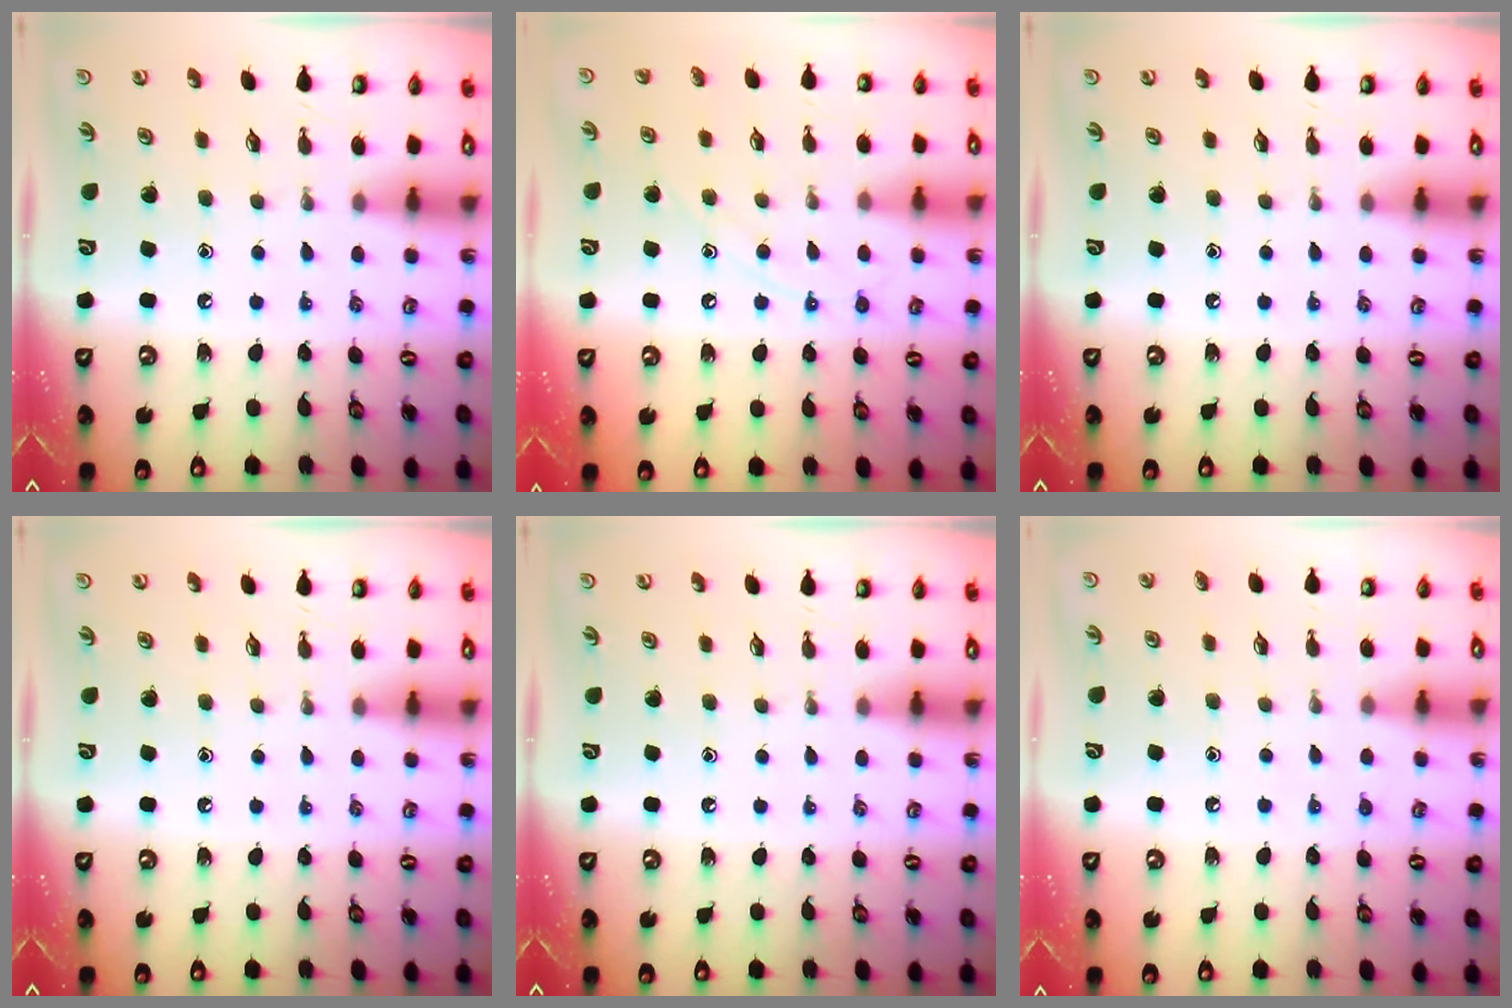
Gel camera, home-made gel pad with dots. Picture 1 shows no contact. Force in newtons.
{"total": 8.5, "press": 8.5, "slide": 0.7}
{"total": 0.0}
{"total": 0.0}
{"total": 0.0}
{"total": 4.9, "press": 4.9, "slide": 0.5}